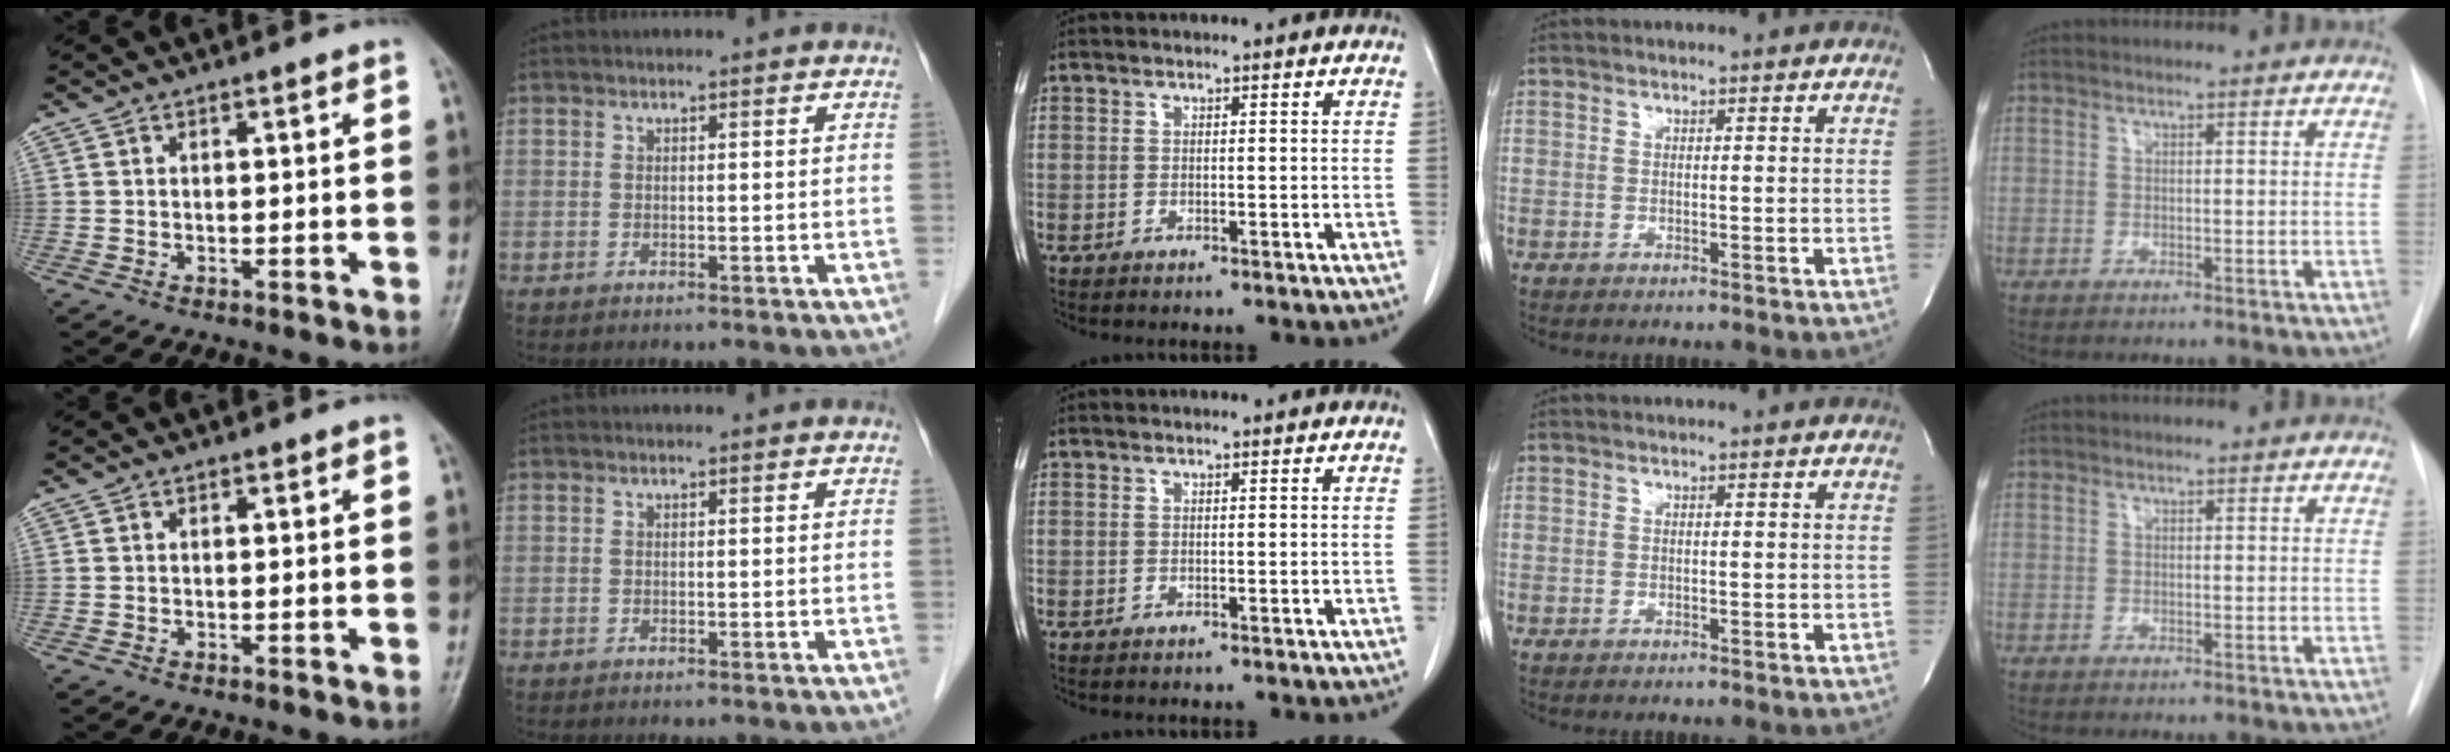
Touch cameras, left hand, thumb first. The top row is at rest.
{}